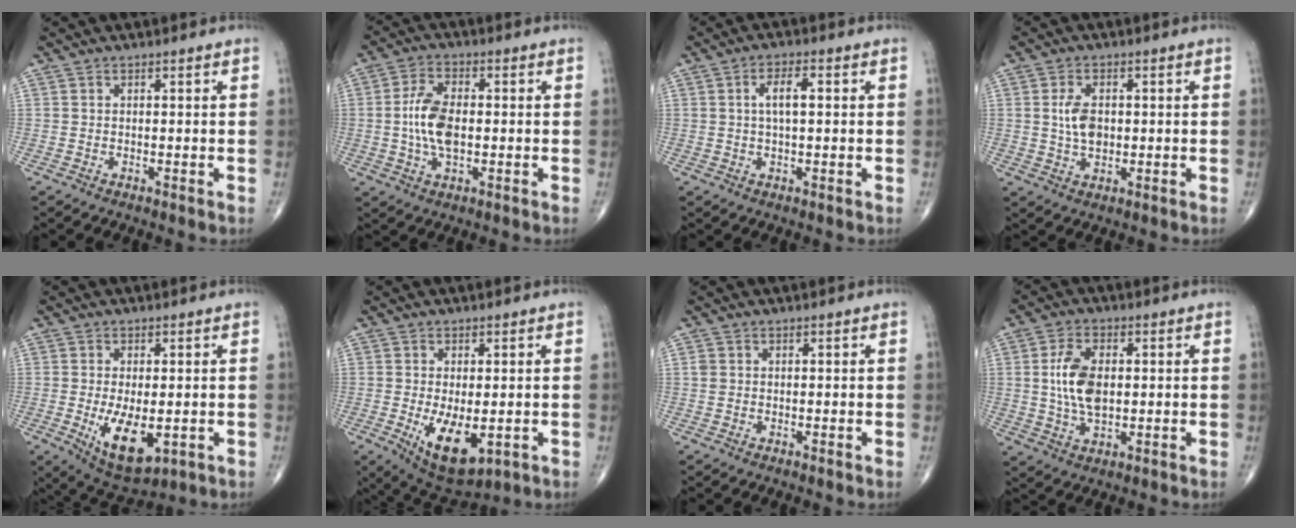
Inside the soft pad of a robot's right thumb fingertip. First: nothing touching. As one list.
[{"total": 8.6, "force": [-0.4, 4.5, 7.3], "torque": [-0.145, 0.005, -0.010]}, {"total": 4.3, "force": [0.7, 1.6, 4.0], "torque": [-0.073, 0.008, 0.009]}, {"total": 5.3, "force": [0.4, 3.2, 4.2], "torque": [-0.074, -0.001, 0.010]}, {"total": 9.8, "force": [-2.0, 4.6, 8.5], "torque": [-0.133, -0.020, -0.019]}, {"total": 10.0, "force": [-2.3, 4.7, 8.5], "torque": [-0.131, -0.020, -0.022]}, {"total": 1.0, "force": [0.1, 0.9, 0.5], "torque": [-0.006, 0.001, 0.003]}, {"total": 9.0, "force": [0.8, 5.0, 7.4], "torque": [-0.142, -0.002, 0.018]}]